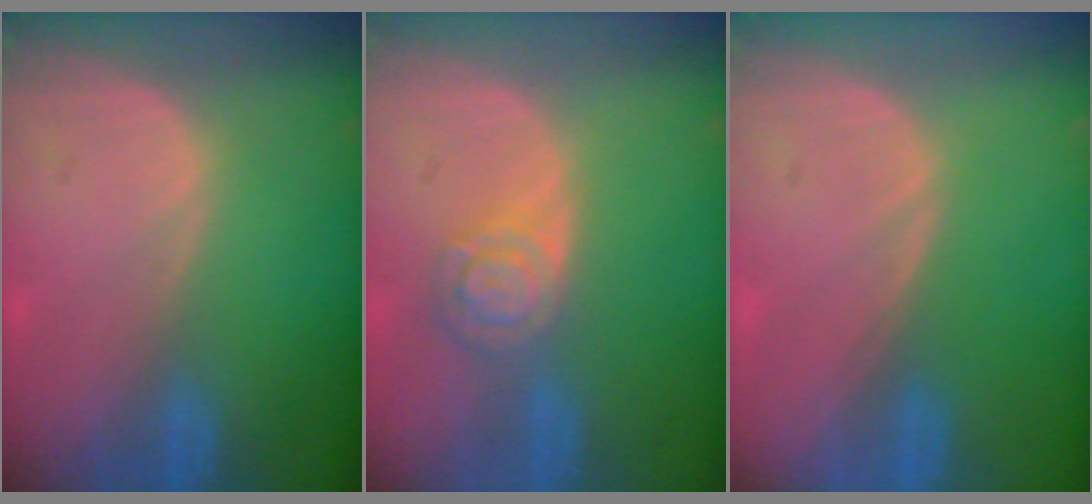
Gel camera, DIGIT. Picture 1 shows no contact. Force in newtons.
{"total": 5.3, "press": 4.6, "slide": 2.6}
{"total": 0.0}